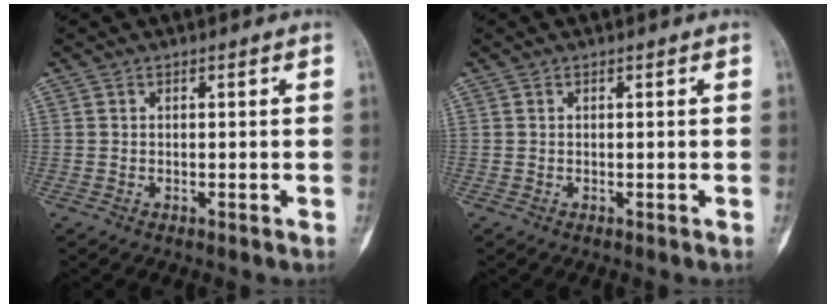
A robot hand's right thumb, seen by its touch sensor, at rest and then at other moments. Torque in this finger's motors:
{"motor_torque": [0.14, 0.04, 0.07, 0.10, 0.03]}